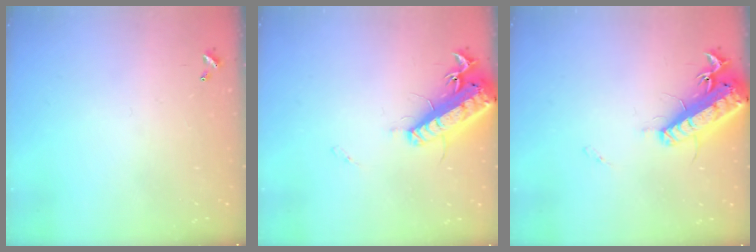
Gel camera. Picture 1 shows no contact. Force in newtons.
{"total": 18.1, "press": 17.6, "slide": 4.0}
{"total": 18.1, "press": 17.6, "slide": 4.0}